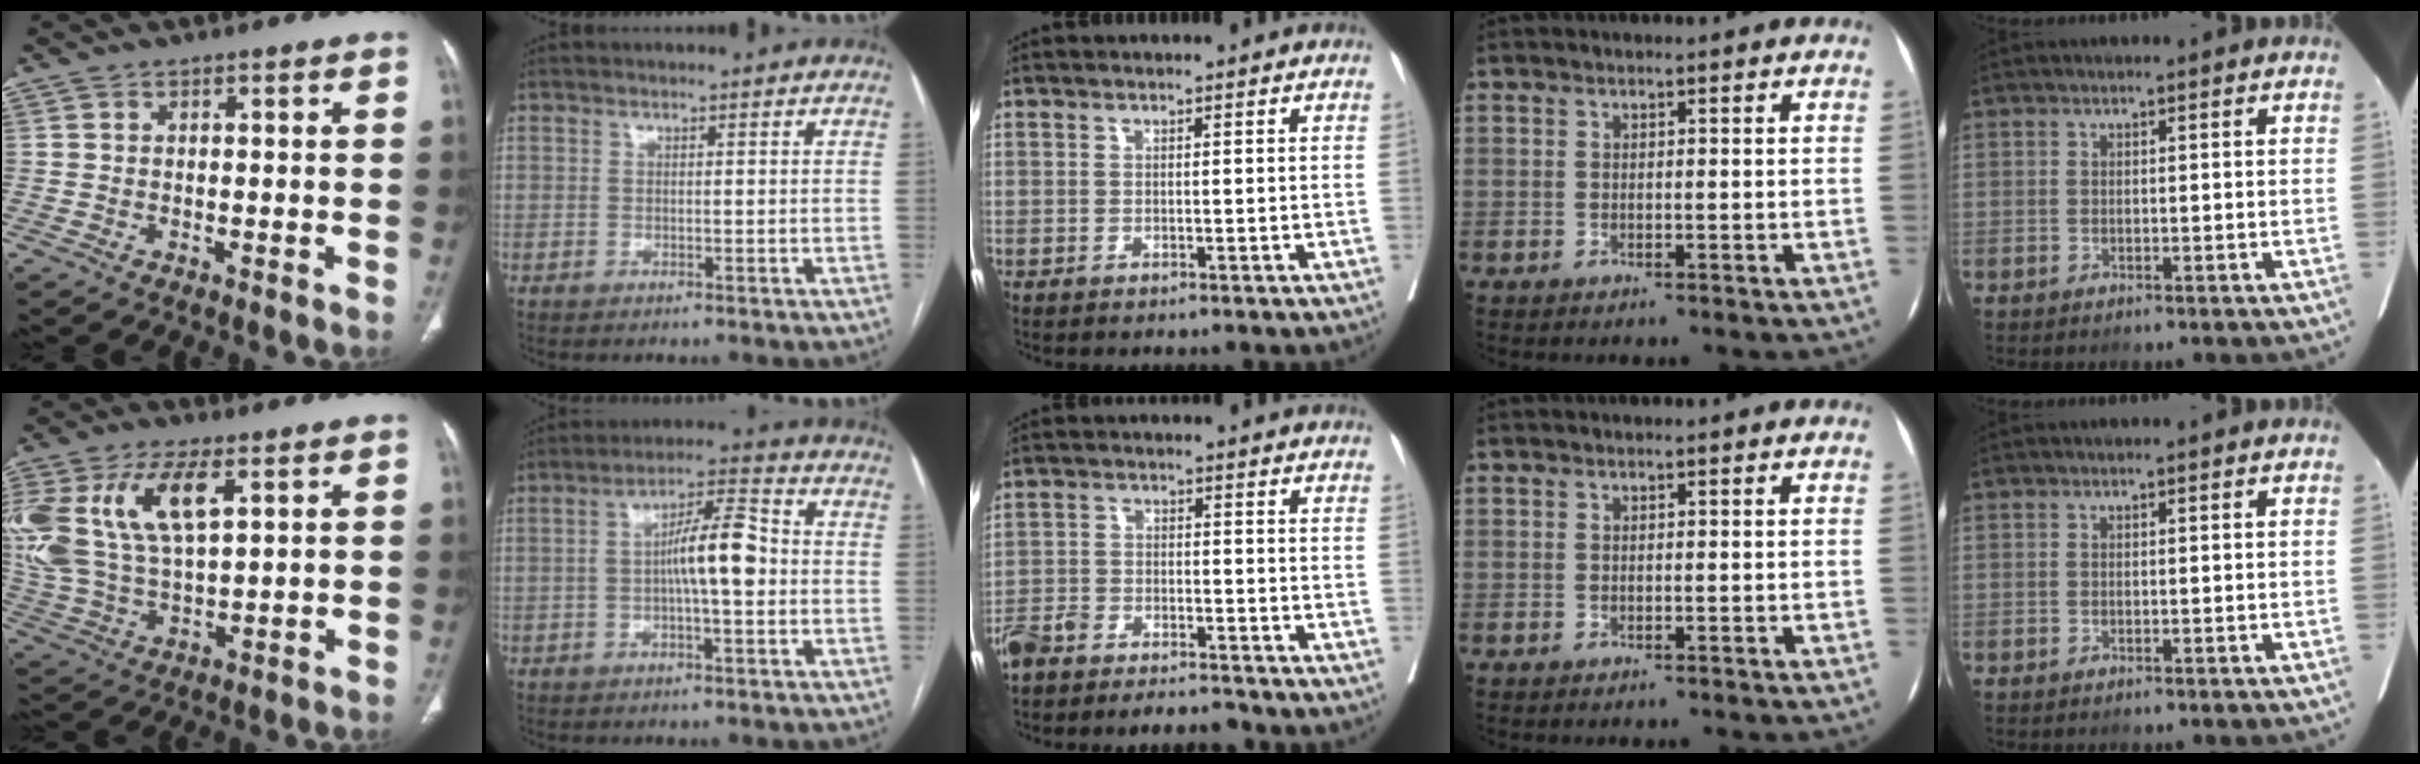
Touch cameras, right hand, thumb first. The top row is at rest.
{"thumb": {"total": 22.5, "force": [7.9, 11.5, 17.7], "torque": [-0.409, 0.000, 0.154]}, "index": {"total": 8.7, "force": [-0.6, 1.7, 8.6], "torque": [-0.149, 0.024, -0.013]}, "middle": {"total": 8.0, "force": [-7.4, 1.6, 2.6], "torque": [-0.043, 0.002, -0.124]}}